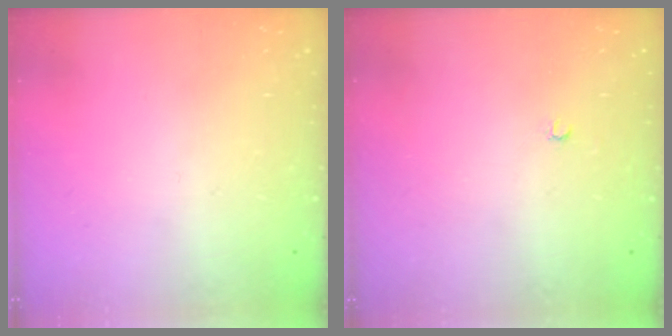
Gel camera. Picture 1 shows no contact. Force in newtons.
{"total": 2.0, "press": 2.0, "slide": 0.4}